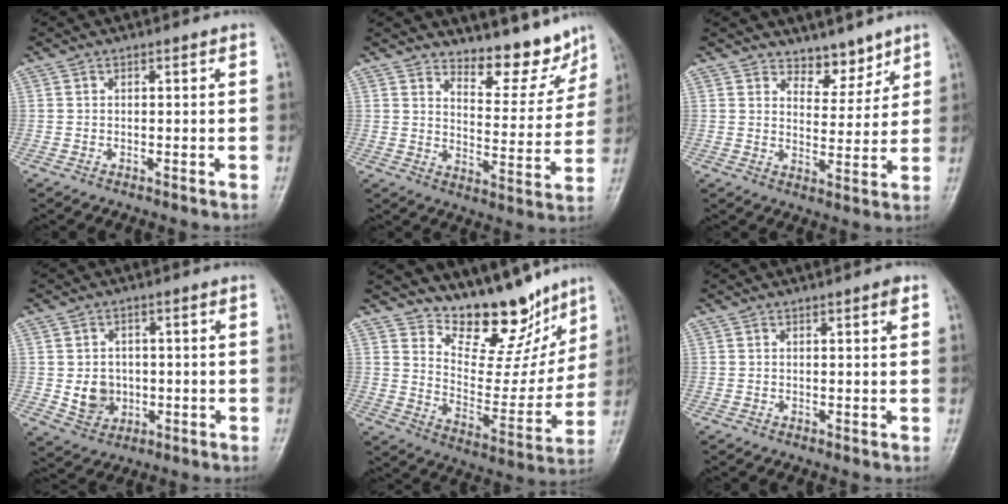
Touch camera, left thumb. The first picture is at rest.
{"total": 10.3, "force": [9.3, 3.2, 3.0], "torque": [-0.013, -0.082, 0.137]}
{"total": 5.6, "force": [4.7, 2.8, 1.4], "torque": [0.013, -0.038, 0.078]}
{"total": 5.8, "force": [-0.3, 5.0, 2.9], "torque": [-0.024, 0.000, 0.005]}
{"total": 16.3, "force": [13.4, 7.0, 6.2], "torque": [-0.037, -0.097, 0.211]}
{"total": 1.6, "force": [0.9, 0.3, 1.3], "torque": [-0.017, -0.003, 0.011]}